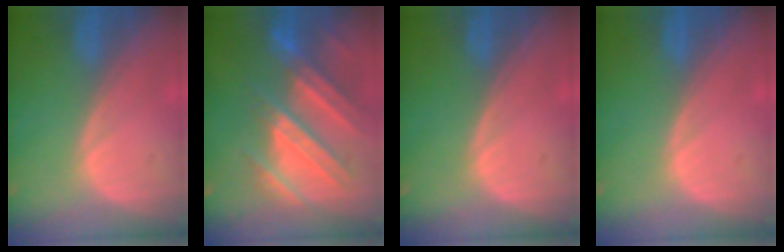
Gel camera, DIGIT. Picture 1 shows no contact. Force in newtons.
{"total": 10.8, "press": 9.7, "slide": 4.7}
{"total": 0.0}
{"total": 0.0}